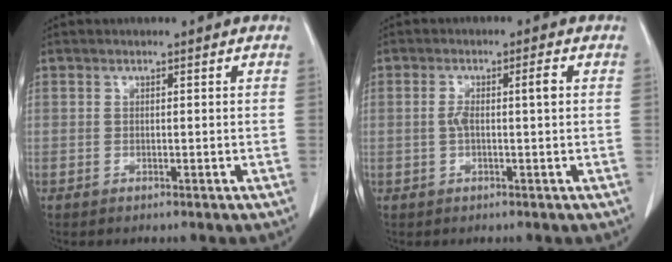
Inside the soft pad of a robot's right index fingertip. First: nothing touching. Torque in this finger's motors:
{"motor_torque": [0.17, -0.05, 0.09, 0.03]}